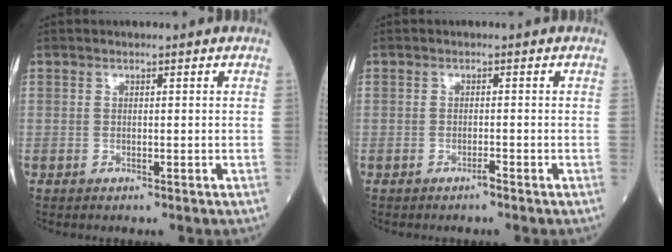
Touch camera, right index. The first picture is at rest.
{"total": 1.0, "force": [-0.8, -0.1, 0.7], "torque": [-0.013, -0.001, -0.014]}